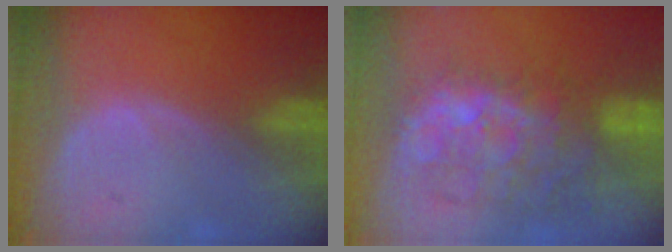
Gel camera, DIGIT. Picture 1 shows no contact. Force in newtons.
{"total": 10.3, "press": 9.8, "slide": 3.2}